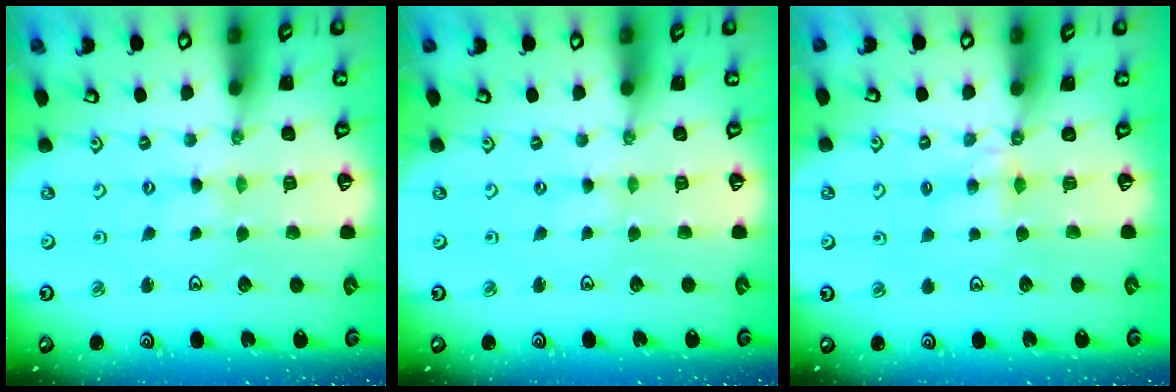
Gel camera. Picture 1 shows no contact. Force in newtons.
{"total": 0.5, "press": 0.5, "slide": 0.1}
{"total": 3.9, "press": 3.8, "slide": 0.6}